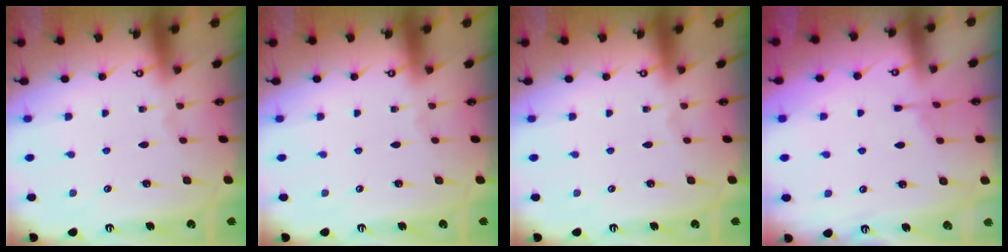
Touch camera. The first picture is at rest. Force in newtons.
{"total": 0.0}
{"total": 0.0}
{"total": 3.6, "press": 3.5, "slide": 0.5}